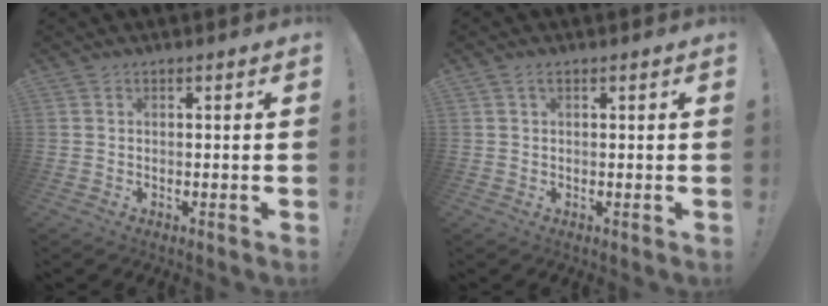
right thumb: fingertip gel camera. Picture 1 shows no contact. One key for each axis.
{"total": 1.0, "fx": 0.5, "fy": 0.5, "fz": 0.8, "tx": -0.015, "ty": 0.002, "tz": 0.008}